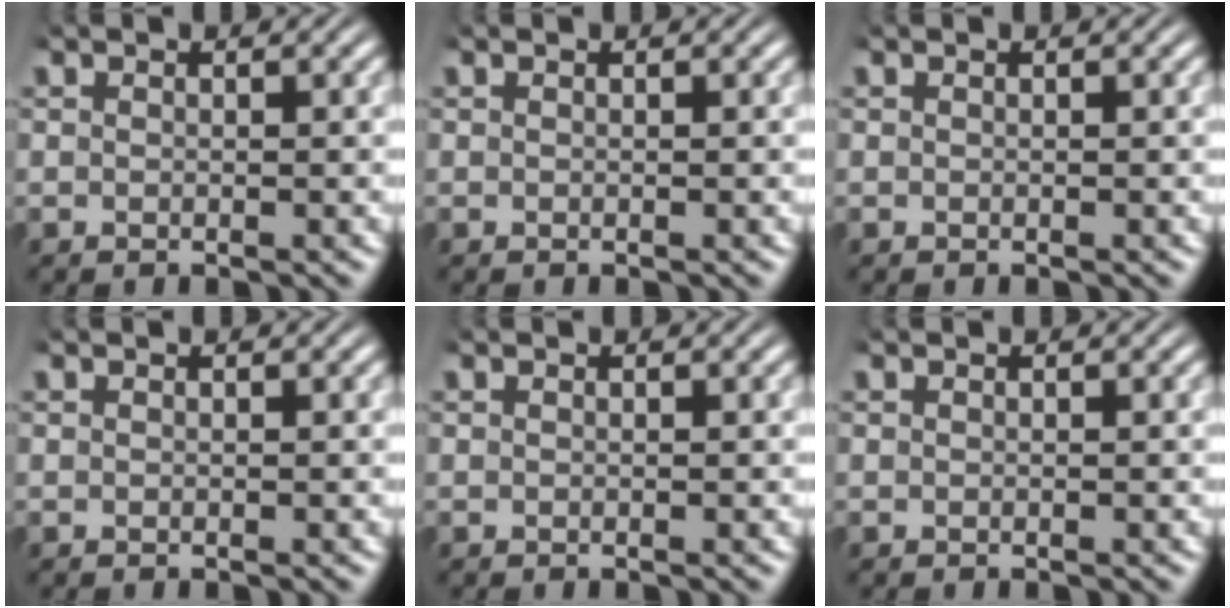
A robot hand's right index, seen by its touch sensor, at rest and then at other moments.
{"total": 0.0}
{"total": 0.0}
{"total": 0.0}
{"total": 0.0}
{"total": 0.0}